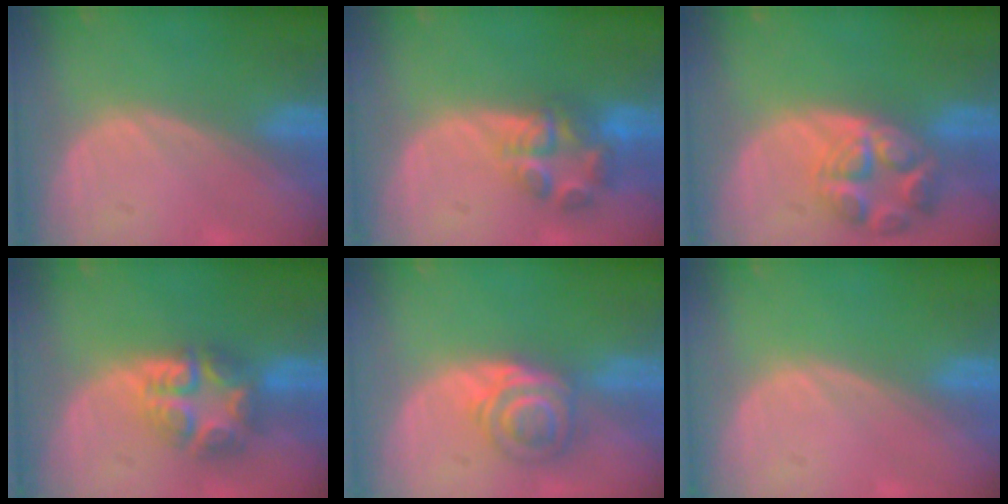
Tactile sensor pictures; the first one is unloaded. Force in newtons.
{"total": 6.8, "press": 6.2, "slide": 2.9}
{"total": 7.9, "press": 7.0, "slide": 3.6}
{"total": 7.7, "press": 6.7, "slide": 3.7}
{"total": 5.9, "press": 5.5, "slide": 2.2}
{"total": 0.0}